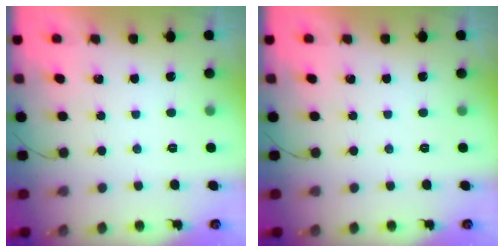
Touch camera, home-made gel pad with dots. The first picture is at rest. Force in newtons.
{"total": 0.0}